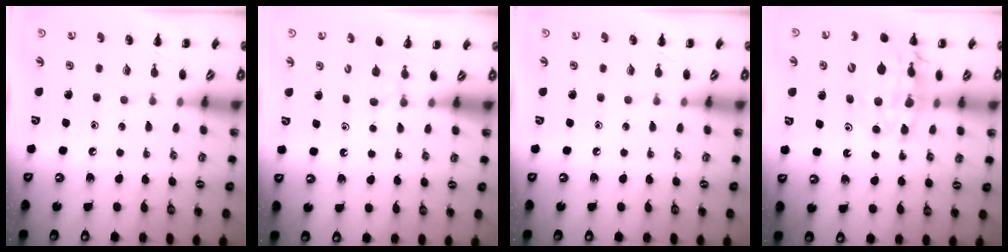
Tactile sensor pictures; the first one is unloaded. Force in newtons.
{"total": 2.6, "press": 2.4, "slide": 1.1}
{"total": 0.0}
{"total": 18.6, "press": 18.0, "slide": 4.4}